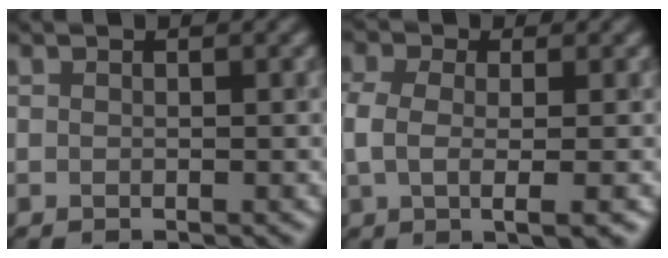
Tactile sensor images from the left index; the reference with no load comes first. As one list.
[{"total": 3.5, "force": [-0.2, 1.5, 3.2], "torque": [-0.065, 0.004, -0.001]}]